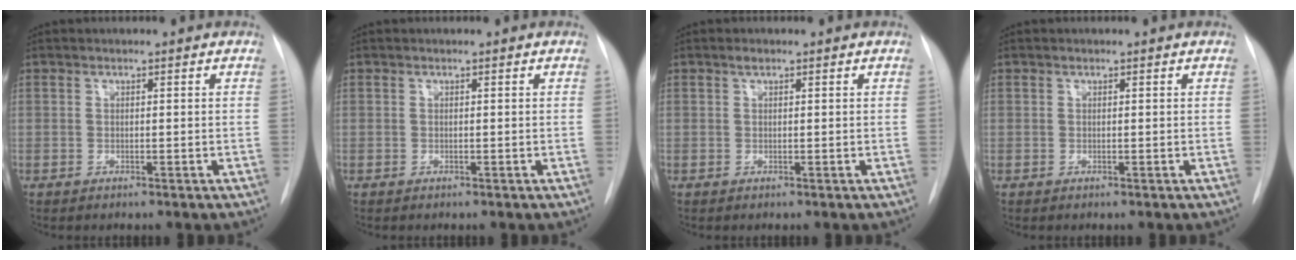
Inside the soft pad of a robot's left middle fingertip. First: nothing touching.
{"total": 0.0}
{"total": 0.6, "force": [0.4, 0.2, 0.4], "torque": [-0.007, 0.002, 0.007]}
{"total": 0.0}